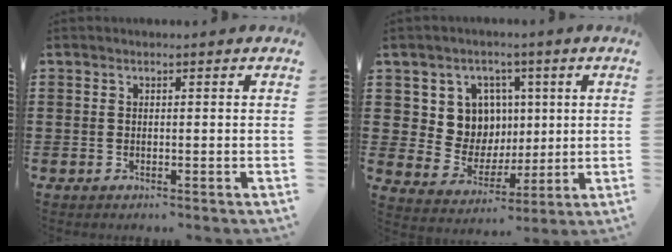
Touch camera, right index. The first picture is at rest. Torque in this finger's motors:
{"motor_torque": [0.57, 0.35, 0.35, 0.08]}